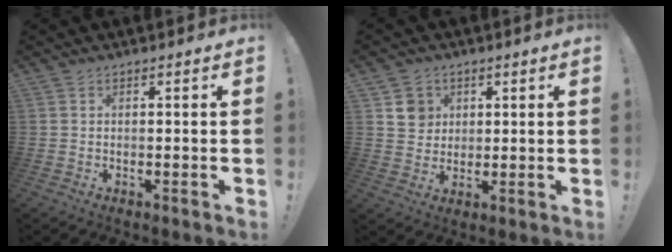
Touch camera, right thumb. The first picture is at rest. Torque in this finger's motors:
{"motor_torque": [0.12, 0.03, 0.32, 0.17, 0.03]}